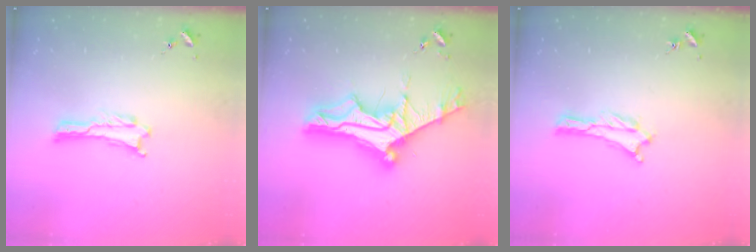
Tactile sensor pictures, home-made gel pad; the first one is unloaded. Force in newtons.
{"total": 13.2, "press": 13.1, "slide": 1.4}
{"total": 0.0}